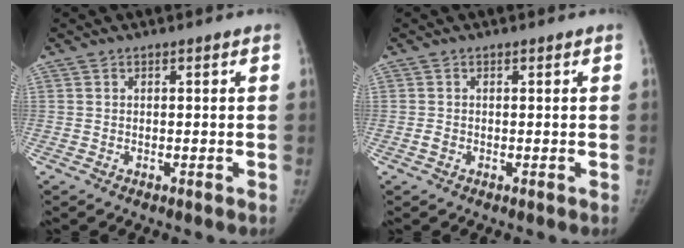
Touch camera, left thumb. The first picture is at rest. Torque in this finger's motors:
{"motor_torque": [0.27, 0.38, 0.24, -0.07, 0.02]}